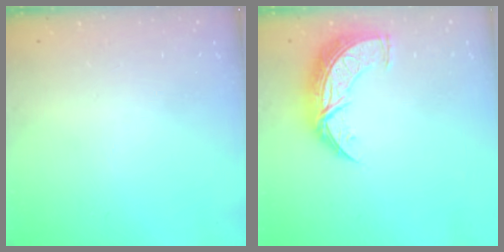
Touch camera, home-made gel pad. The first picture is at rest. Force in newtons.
{"total": 10.9, "press": 10.9, "slide": 0.9}